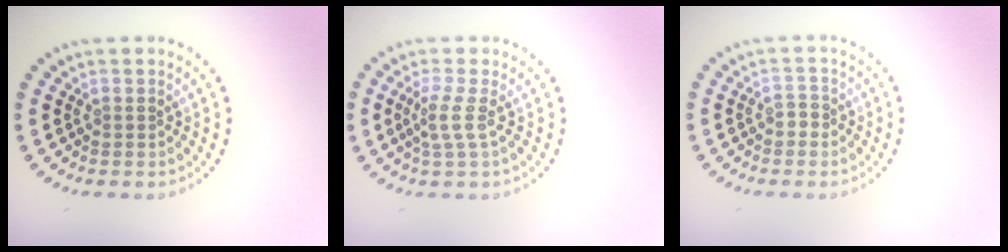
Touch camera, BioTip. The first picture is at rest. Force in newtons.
{"total": 2.1, "press": 1.5, "slide": 1.4}
{"total": 1.0, "press": 0.9, "slide": 0.4}